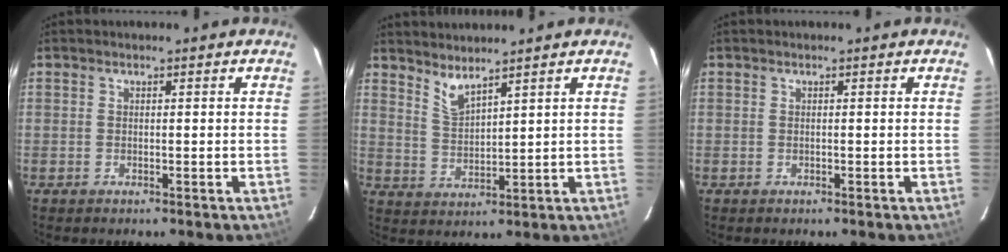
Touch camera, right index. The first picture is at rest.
{"total": 4.3, "force": [3.8, 0.5, 2.0], "torque": [-0.041, -0.006, 0.076]}
{"total": 0.0}